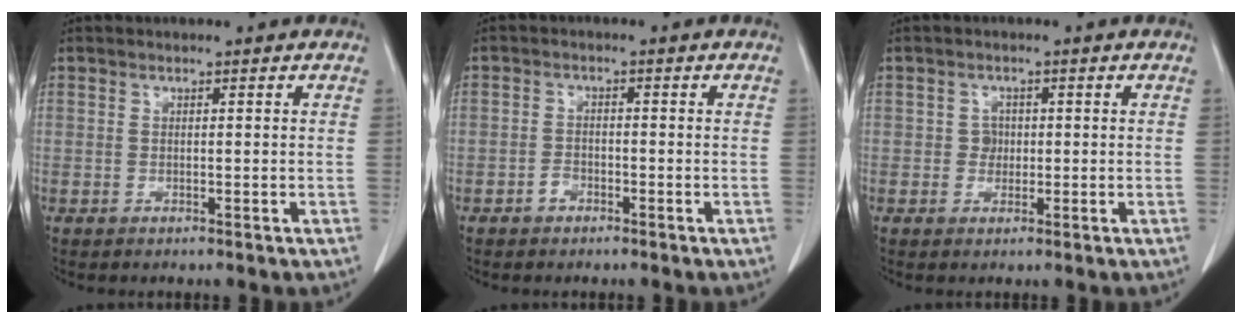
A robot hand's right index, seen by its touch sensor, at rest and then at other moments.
{"total": 1.8, "force": [-1.2, 1.0, 0.7], "torque": [-0.012, 0.004, -0.022]}
{"total": 1.8, "force": [0.0, 1.6, 0.6], "torque": [-0.007, 0.003, -0.001]}